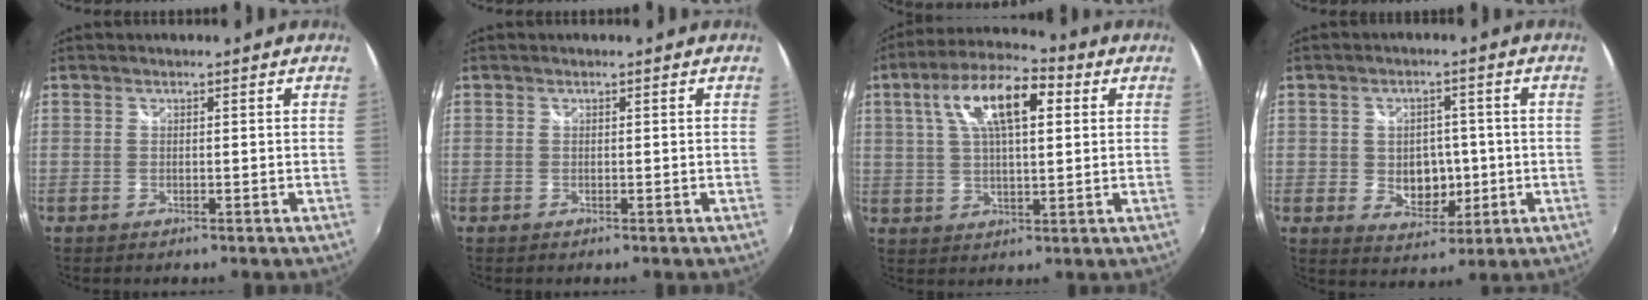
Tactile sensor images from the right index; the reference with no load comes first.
{"total": 0.0}
{"total": 13.4, "force": [4.6, 5.2, 11.5], "torque": [-0.210, 0.029, 0.073]}
{"total": 7.4, "force": [-0.8, 5.8, 4.6], "torque": [-0.083, 0.000, -0.001]}